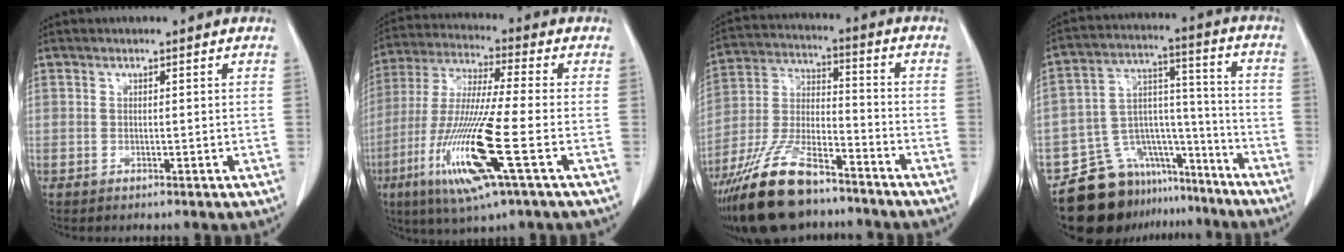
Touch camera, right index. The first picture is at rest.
{"total": 16.2, "force": [-5.7, 0.4, 15.2], "torque": [-0.318, -0.026, -0.110]}
{"total": 15.5, "force": [-11.7, 4.7, 9.0], "torque": [-0.193, -0.005, -0.217]}
{"total": 16.0, "force": [-13.0, 8.4, 4.2], "torque": [-0.060, 0.071, -0.205]}